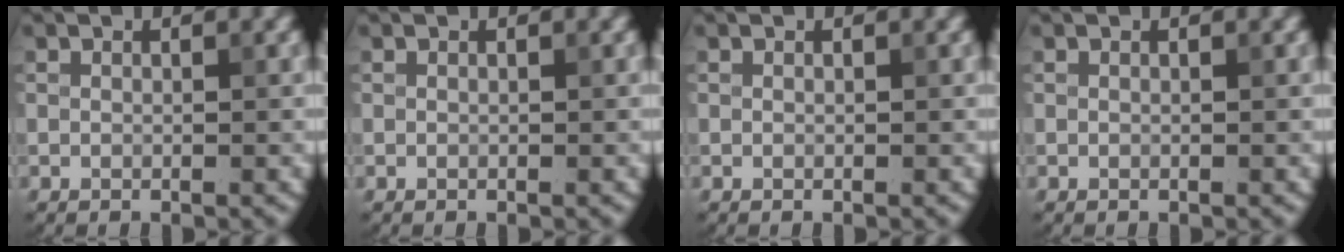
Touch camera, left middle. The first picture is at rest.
{"total": 0.0}
{"total": 0.0}
{"total": 0.0}